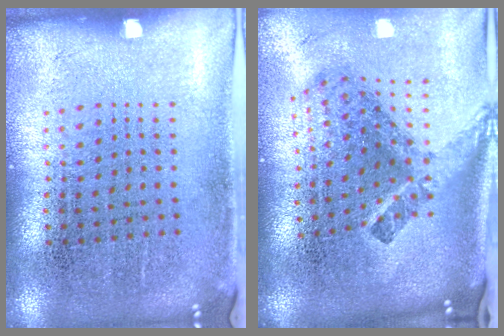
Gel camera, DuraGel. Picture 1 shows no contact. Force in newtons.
{"total": 2.7, "press": 1.7, "slide": 2.1}